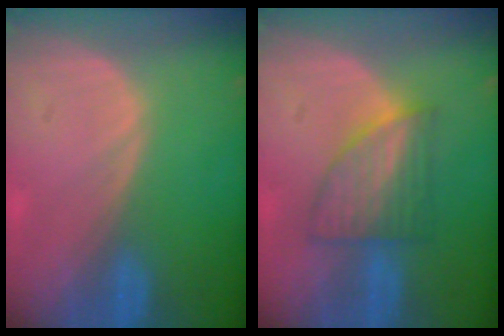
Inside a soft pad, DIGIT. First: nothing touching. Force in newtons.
{"total": 6.2, "press": 6.0, "slide": 1.5}